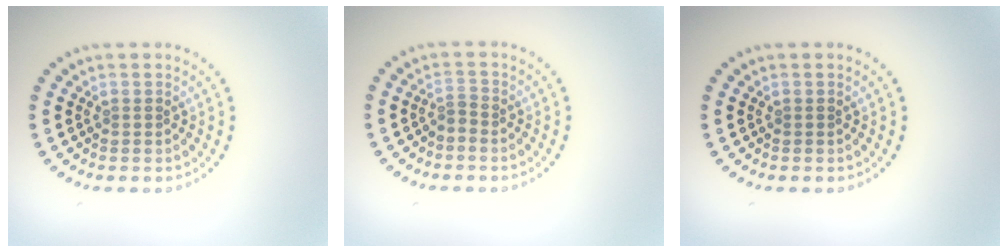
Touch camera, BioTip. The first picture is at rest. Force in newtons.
{"total": 1.0, "press": 0.4, "slide": 0.9}
{"total": 0.0}